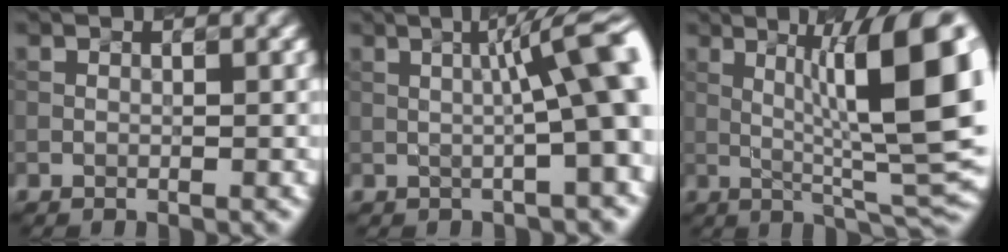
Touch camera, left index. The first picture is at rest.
{"total": 7.5, "force": [0.7, 1.1, 7.4], "torque": [-0.097, 0.024, 0.013]}
{"total": 12.4, "force": [2.1, 2.4, 12.0], "torque": [-0.172, 0.013, 0.042]}